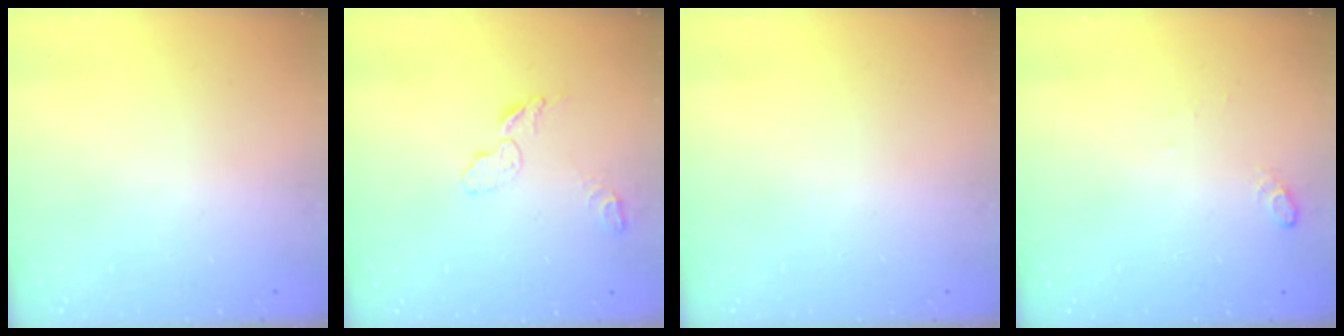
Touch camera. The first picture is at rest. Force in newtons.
{"total": 6.8, "press": 6.8, "slide": 0.1}
{"total": 0.0}
{"total": 6.2, "press": 4.6, "slide": 4.1}